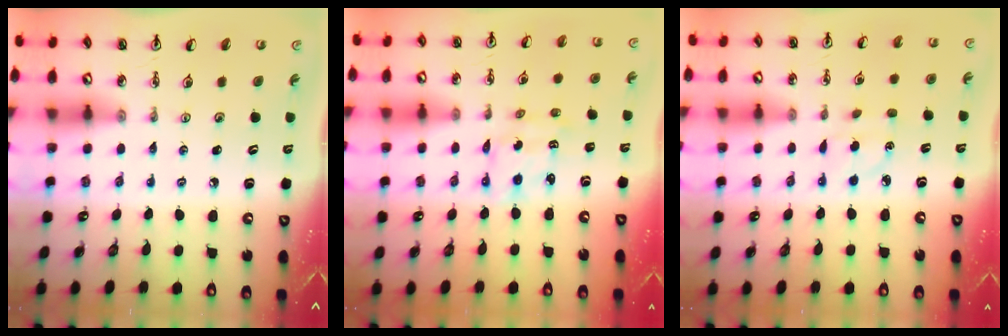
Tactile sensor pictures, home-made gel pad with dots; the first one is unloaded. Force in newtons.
{"total": 2.8, "press": 2.8, "slide": 0.3}
{"total": 4.0, "press": 3.9, "slide": 0.6}